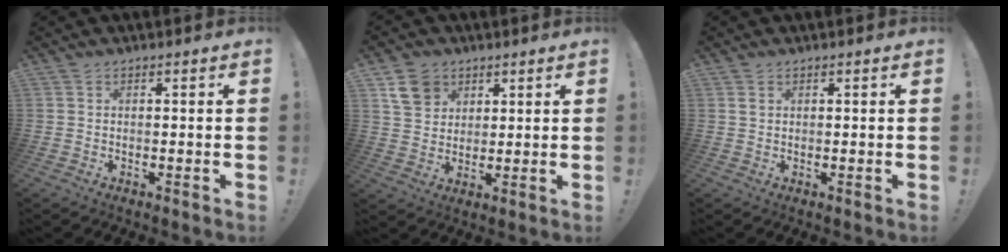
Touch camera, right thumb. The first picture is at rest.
{"total": 8.7, "force": [4.7, 6.8, 2.8], "torque": [-0.031, -0.023, 0.092]}
{"total": 1.0, "force": [0.5, 0.6, 0.6], "torque": [-0.007, -0.001, 0.008]}